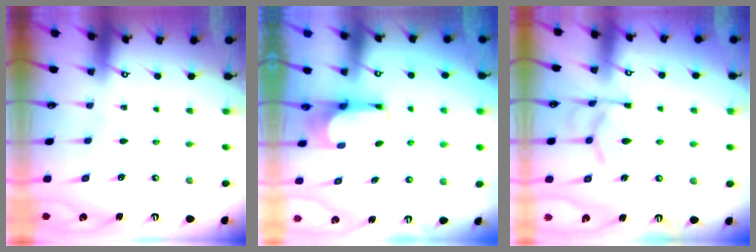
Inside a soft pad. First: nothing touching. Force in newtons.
{"total": 3.7, "press": 3.7, "slide": 0.2}
{"total": 9.8, "press": 9.8, "slide": 0.5}